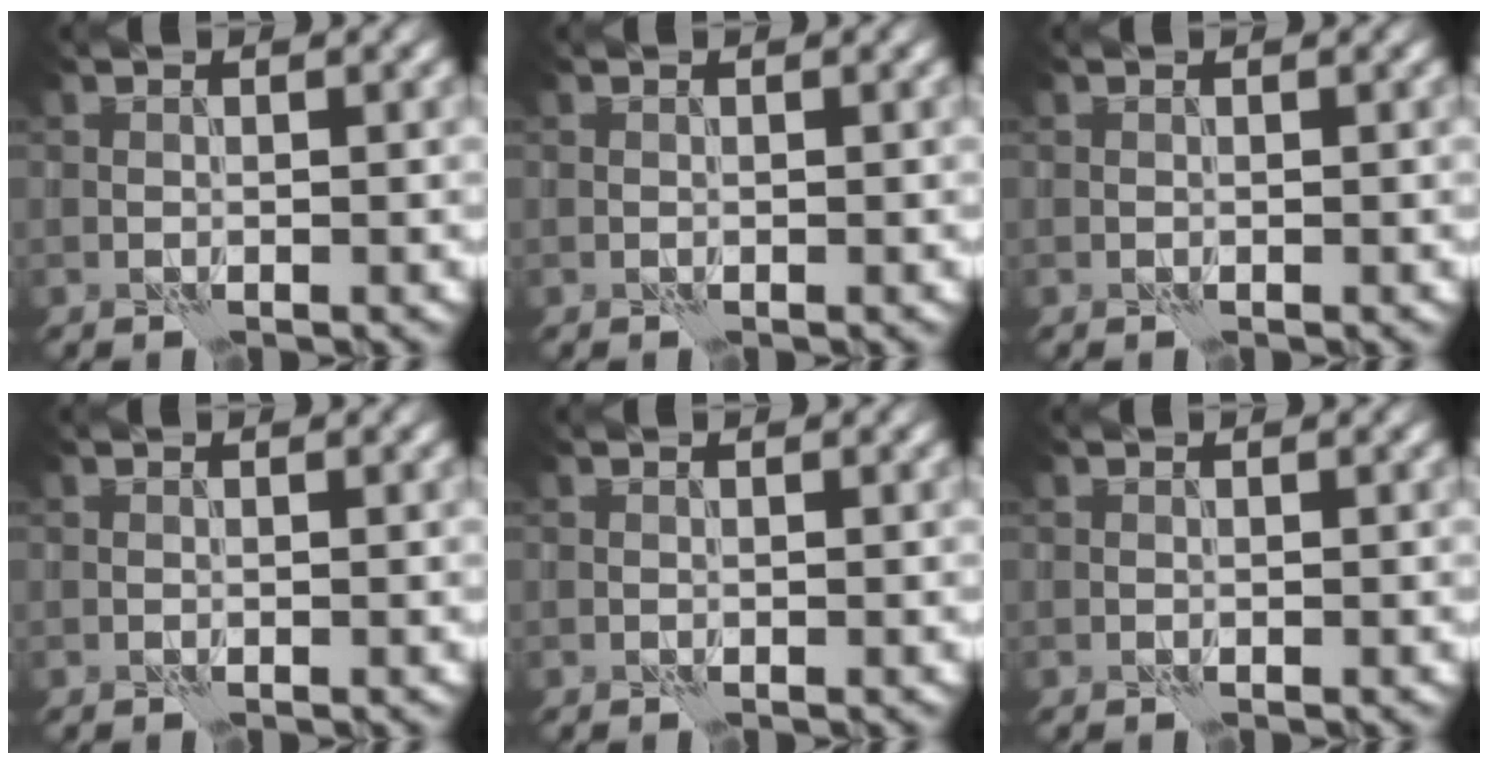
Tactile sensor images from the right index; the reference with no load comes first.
{"total": 0.0}
{"total": 0.0}
{"total": 0.0}
{"total": 0.0}
{"total": 0.0}